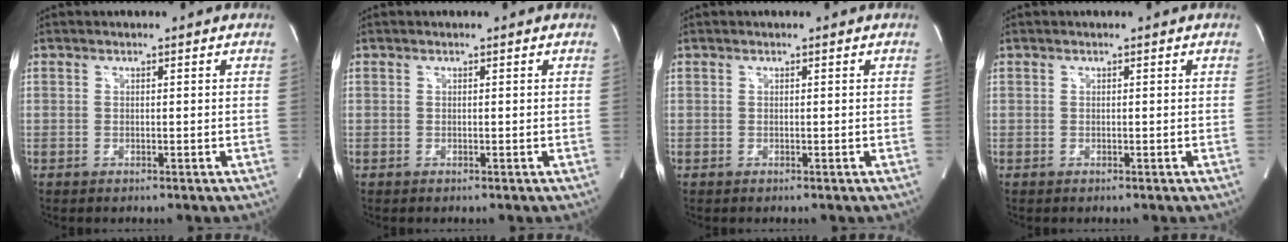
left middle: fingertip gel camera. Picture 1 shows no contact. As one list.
[{"total": 0.0}, {"total": 0.0}, {"total": 0.0}]